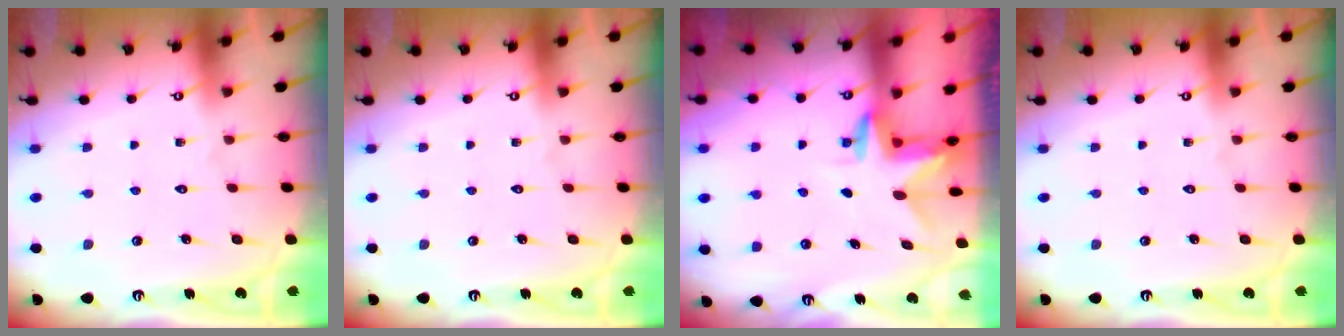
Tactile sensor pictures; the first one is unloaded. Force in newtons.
{"total": 0.0}
{"total": 3.0, "press": 3.0, "slide": 0.2}
{"total": 0.0}